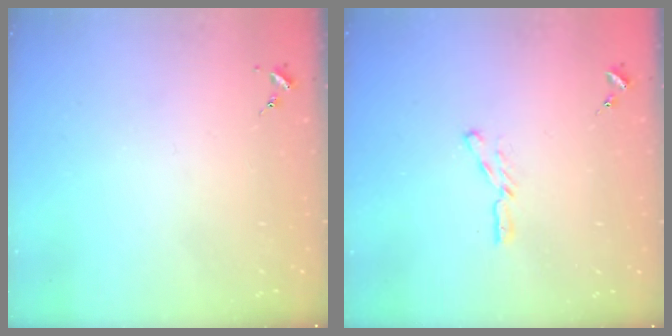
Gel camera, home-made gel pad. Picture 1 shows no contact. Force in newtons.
{"total": 4.4, "press": 4.4, "slide": 0.2}